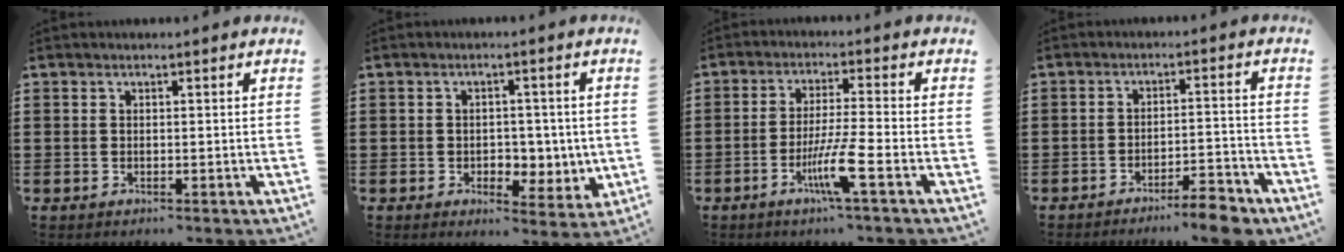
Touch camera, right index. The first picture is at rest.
{"total": 4.0, "force": [0.2, 3.4, 2.1], "torque": [-0.037, 0.006, -0.002]}
{"total": 7.0, "force": [-3.2, -0.1, 6.2], "torque": [-0.121, -0.015, -0.060]}
{"total": 5.9, "force": [-5.4, 0.6, 2.3], "torque": [-0.035, 0.004, -0.101]}